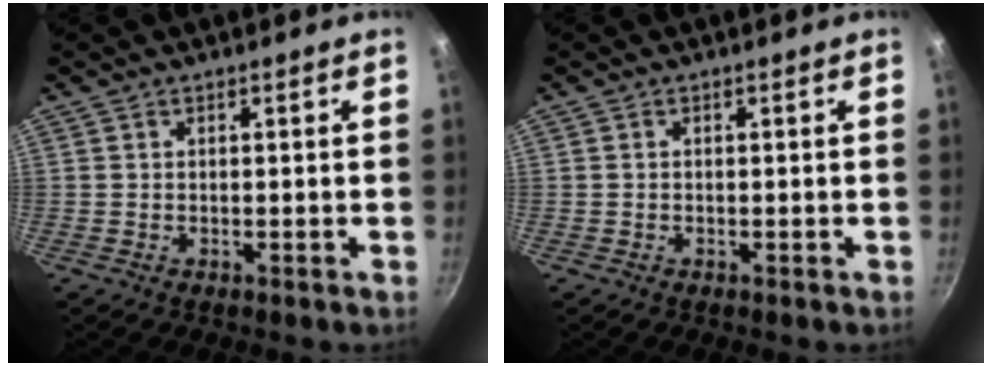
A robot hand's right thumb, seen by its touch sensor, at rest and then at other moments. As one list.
[{"total": 0.0}]